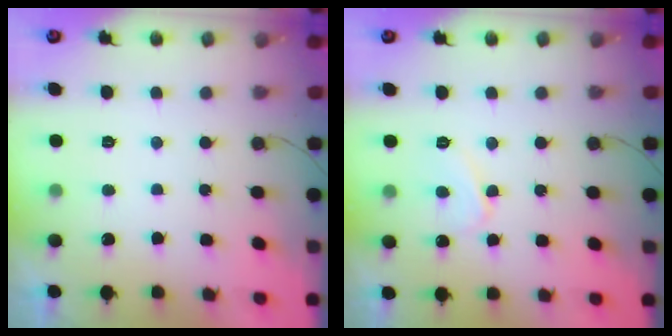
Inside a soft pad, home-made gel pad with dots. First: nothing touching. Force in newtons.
{"total": 6.1, "press": 6.0, "slide": 0.7}